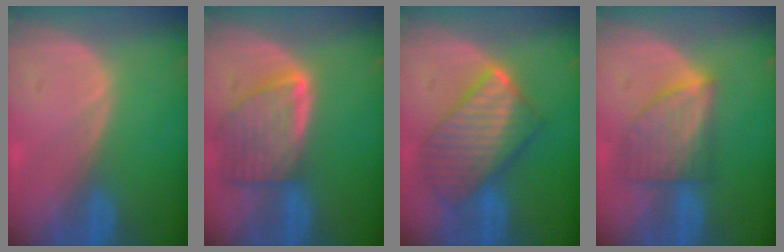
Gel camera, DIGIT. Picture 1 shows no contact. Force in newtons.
{"total": 8.1, "press": 7.3, "slide": 3.4}
{"total": 9.8, "press": 9.8, "slide": 0.9}
{"total": 7.1, "press": 6.6, "slide": 2.6}